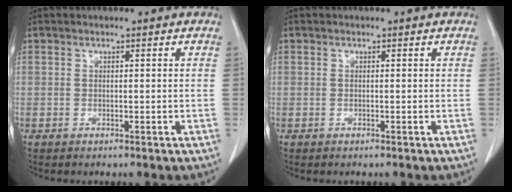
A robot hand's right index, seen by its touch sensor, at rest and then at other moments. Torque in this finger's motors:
{"motor_torque": [0.22, 0.17, 0.08, 0.01]}